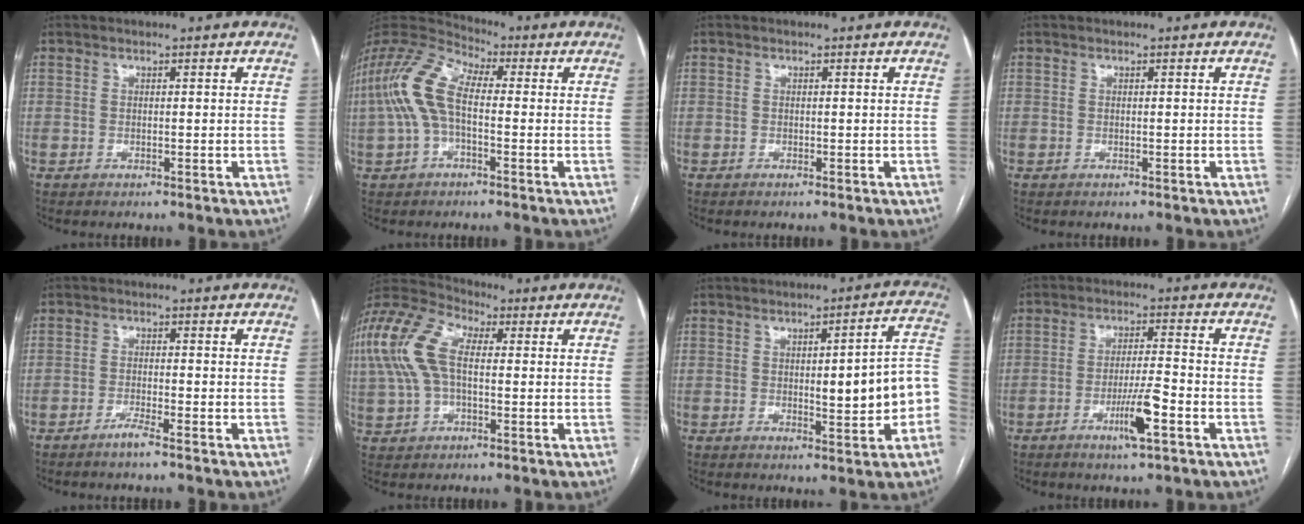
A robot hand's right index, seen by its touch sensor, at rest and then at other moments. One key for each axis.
{"total": 11.8, "fx": 0.1, "fy": 5.7, "fz": 10.3, "tx": -0.235, "ty": 0.041, "tz": -0.003}
{"total": 0.0}
{"total": 0.0}
{"total": 2.3, "fx": -1.8, "fy": -0.4, "fz": 1.4, "tx": -0.035, "ty": -0.003, "tz": -0.038}
{"total": 12.7, "fx": 1.7, "fy": 6.6, "fz": 10.7, "tx": -0.258, "ty": 0.044, "tz": 0.030}
{"total": 9.9, "fx": -1.6, "fy": 1.8, "fz": 9.6, "tx": -0.113, "ty": 0.023, "tz": -0.015}
{"total": 6.6, "fx": -3.1, "fy": 0.1, "fz": 5.9, "tx": -0.107, "ty": -0.008, "tz": -0.055}